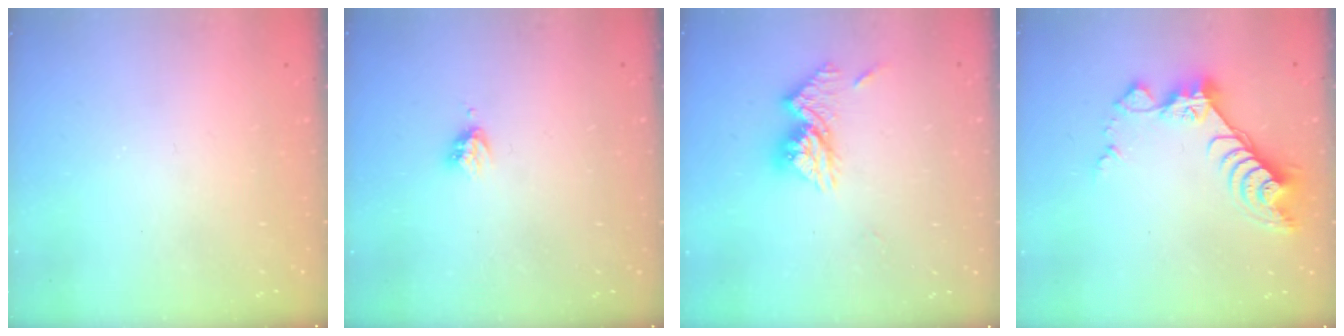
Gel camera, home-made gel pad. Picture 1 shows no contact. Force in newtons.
{"total": 3.0, "press": 3.0, "slide": 0.4}
{"total": 11.0, "press": 11.0, "slide": 0.7}
{"total": 11.5, "press": 11.5, "slide": 1.2}